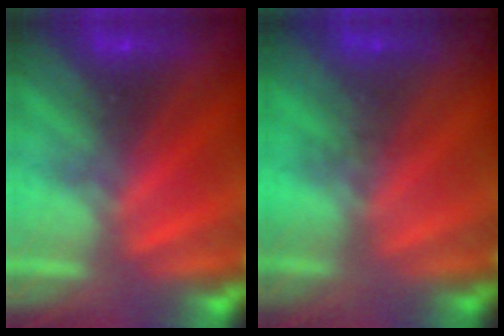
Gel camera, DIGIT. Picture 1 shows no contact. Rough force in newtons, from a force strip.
{"total": 1.7}